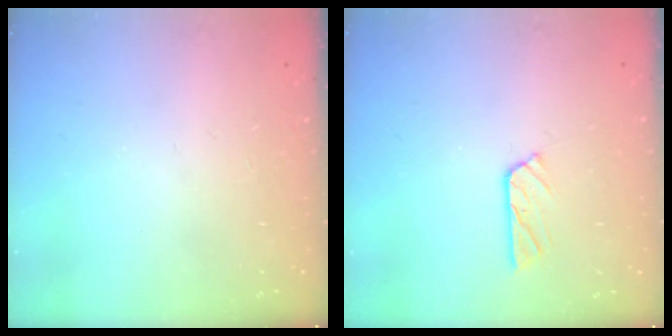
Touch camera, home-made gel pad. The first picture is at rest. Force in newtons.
{"total": 4.6, "press": 4.6, "slide": 0.2}